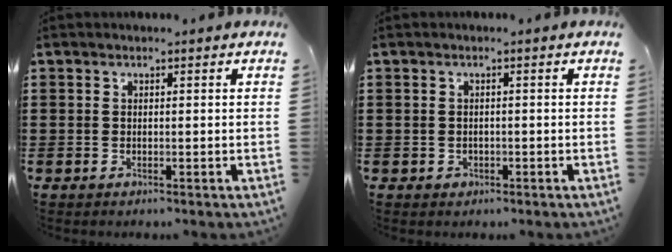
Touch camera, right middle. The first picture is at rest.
{"total": 0.8, "force": [-0.3, 0.7, 0.2], "torque": [-0.007, 0.003, -0.006]}